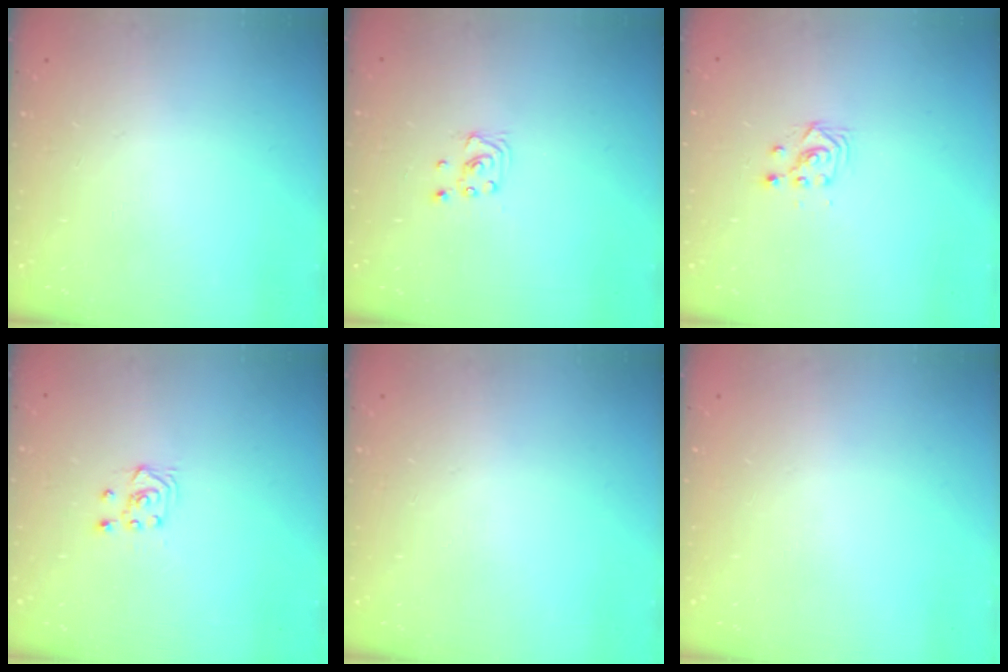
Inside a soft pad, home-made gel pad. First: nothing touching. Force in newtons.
{"total": 2.1, "press": 2.1, "slide": 0.2}
{"total": 3.0, "press": 3.0, "slide": 0.2}
{"total": 3.9, "press": 3.8, "slide": 0.7}
{"total": 0.0}
{"total": 0.0}